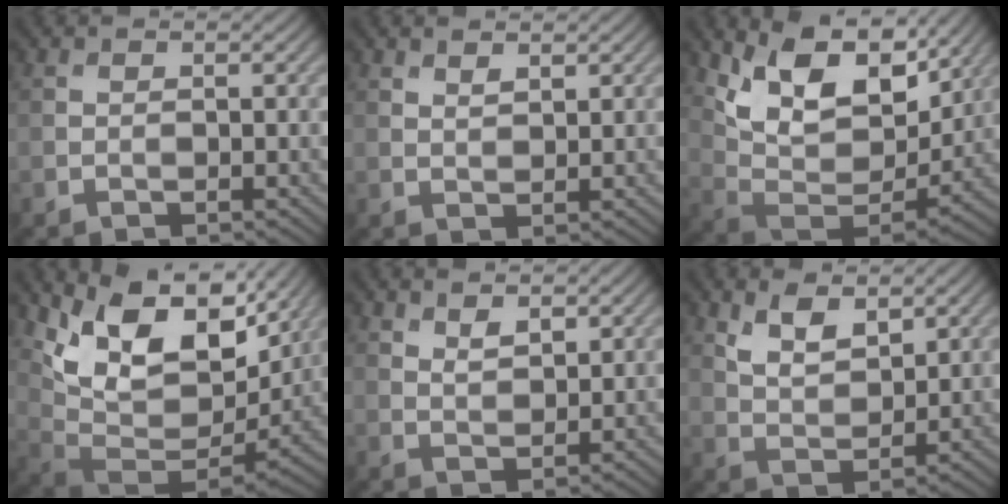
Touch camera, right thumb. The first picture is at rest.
{"total": 1.5, "force": [1.3, 0.5, 0.8], "torque": [-0.019, -0.004, 0.027]}
{"total": 12.9, "force": [7.3, 6.9, 8.2], "torque": [-0.175, -0.001, 0.136]}
{"total": 15.4, "force": [7.6, 8.4, 10.4], "torque": [-0.217, 0.005, 0.147]}
{"total": 2.5, "force": [1.8, 0.9, 1.4], "torque": [-0.027, -0.006, 0.039]}
{"total": 5.0, "force": [3.1, 2.3, 3.1], "torque": [-0.068, -0.008, 0.065]}